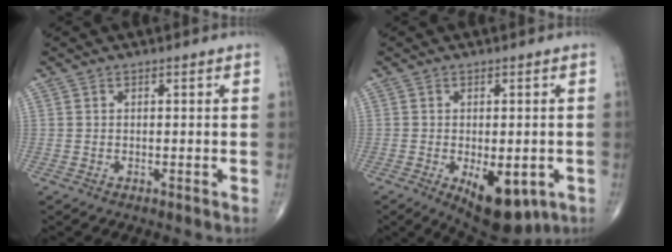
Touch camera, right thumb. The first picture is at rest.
{"total": 11.3, "force": [-3.9, 5.6, 9.0], "torque": [-0.111, -0.009, -0.043]}